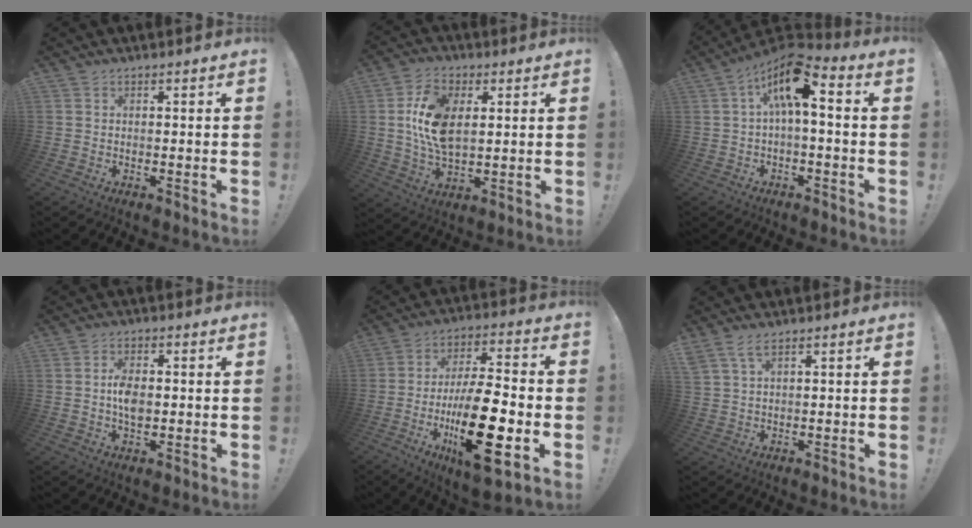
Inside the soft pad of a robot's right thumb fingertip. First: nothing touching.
{"total": 14.2, "force": [2.6, 8.5, 11.0], "torque": [-0.212, 0.001, 0.046]}
{"total": 11.9, "force": [3.1, 3.8, 10.9], "torque": [-0.193, -0.006, 0.049]}
{"total": 5.8, "force": [-0.3, 3.5, 4.7], "torque": [-0.075, -0.001, -0.011]}
{"total": 22.2, "force": [-6.1, 7.6, 20.0], "torque": [-0.356, 0.019, -0.094]}
{"total": 3.9, "force": [2.4, 0.9, 2.9], "torque": [-0.060, -0.005, 0.046]}